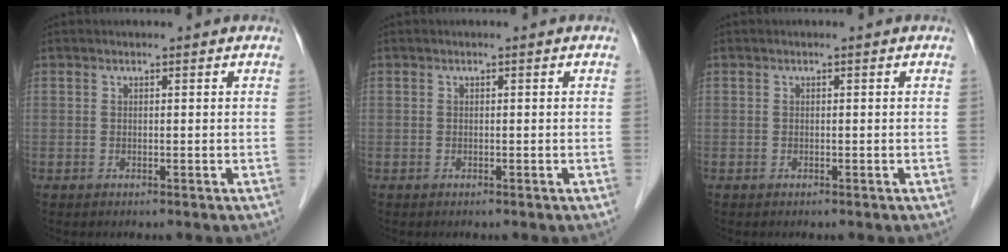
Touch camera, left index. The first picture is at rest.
{"total": 0.0}
{"total": 0.0}